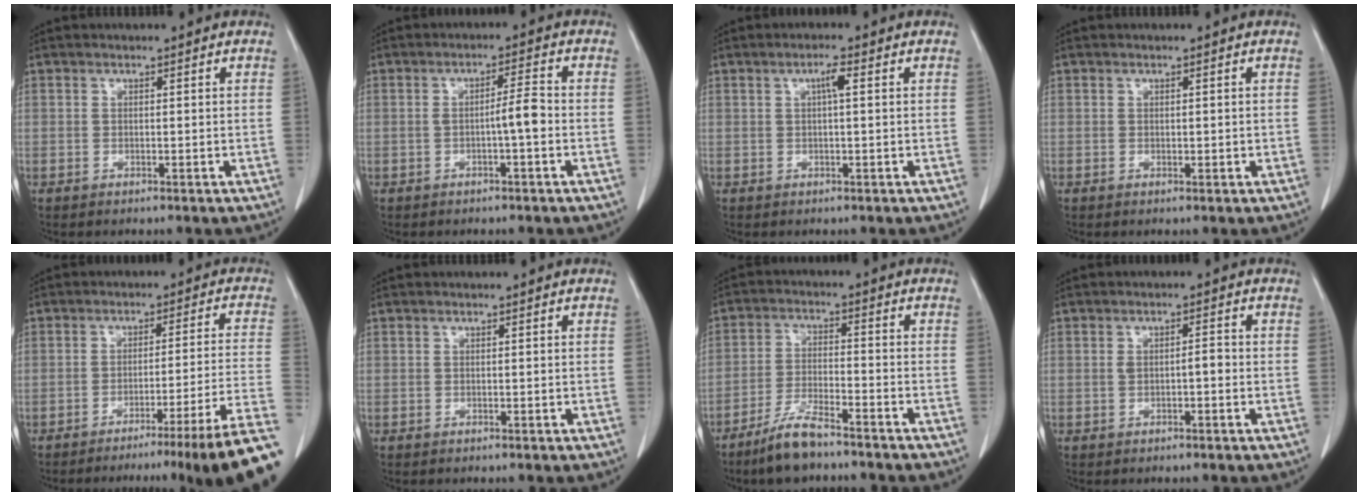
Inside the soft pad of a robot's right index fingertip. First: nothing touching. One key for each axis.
{"total": 3.6, "fx": -0.8, "fy": 0.1, "fz": 3.5, "tx": -0.052, "ty": 0.007, "tz": -0.013}
{"total": 2.1, "fx": 0.6, "fy": 0.2, "fz": 2.0, "tx": -0.036, "ty": 0.004, "tz": 0.009}
{"total": 0.7, "fx": 0.1, "fy": 0.4, "fz": 0.5, "tx": -0.007, "ty": 0.000, "tz": 0.006}
{"total": 16.2, "fx": -12.7, "fy": -3.2, "fz": 9.4, "tx": -0.052, "ty": -0.003, "tz": -0.169}
{"total": 0.0}
{"total": 7.6, "fx": -6.1, "fy": 1.1, "fz": 4.4, "tx": -0.094, "ty": -0.015, "tz": -0.112}
{"total": 2.2, "fx": -0.3, "fy": 0.7, "fz": 2.1, "tx": -0.038, "ty": 0.008, "tz": -0.001}